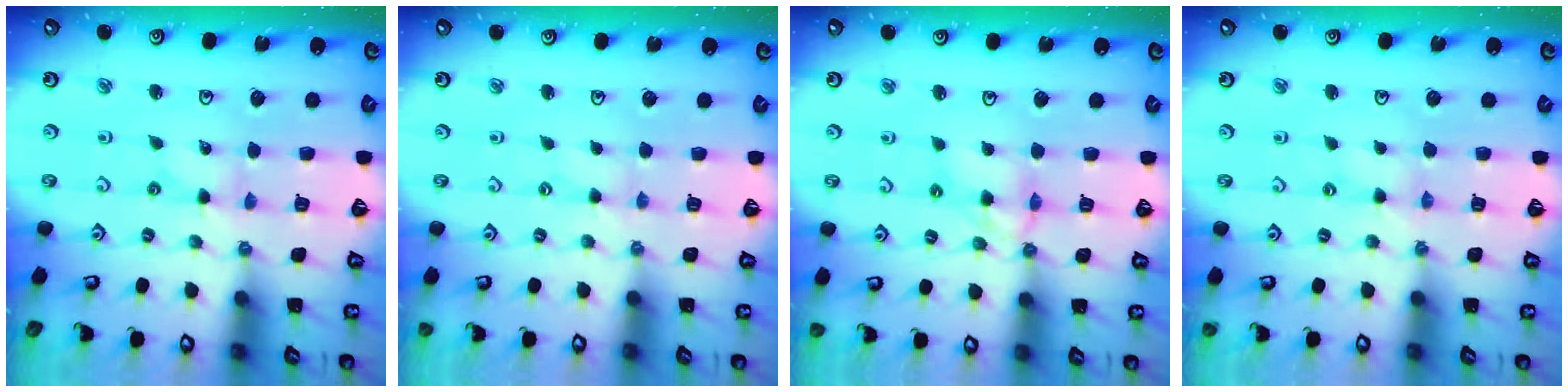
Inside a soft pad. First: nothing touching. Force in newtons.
{"total": 0.0}
{"total": 7.6, "press": 7.6, "slide": 0.5}
{"total": 2.1, "press": 2.1, "slide": 0.3}